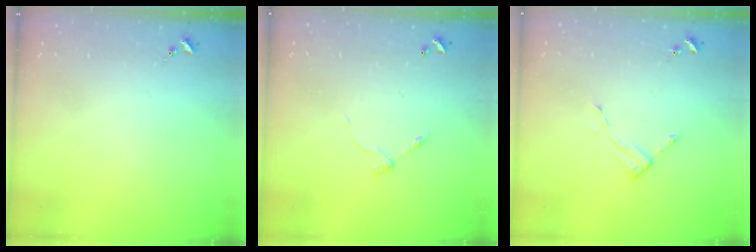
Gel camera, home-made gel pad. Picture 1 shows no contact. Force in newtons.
{"total": 5.6, "press": 5.6, "slide": 0.5}
{"total": 3.9, "press": 3.9, "slide": 0.2}